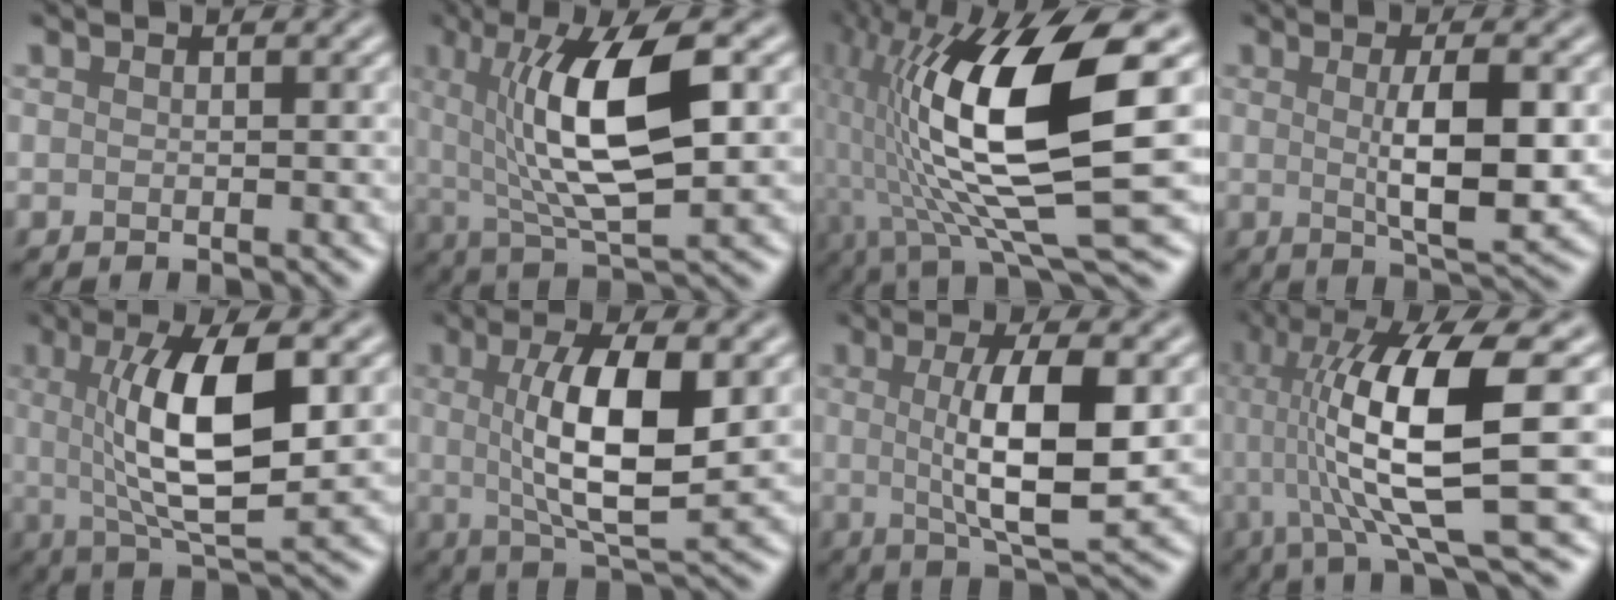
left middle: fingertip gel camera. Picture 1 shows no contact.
{"total": 10.1, "force": [1.6, 3.2, 9.5], "torque": [-0.159, 0.001, 0.027]}
{"total": 14.6, "force": [0.3, 4.0, 14.1], "torque": [-0.263, 0.000, 0.008]}
{"total": 6.3, "force": [0.2, 1.5, 6.1], "torque": [-0.097, -0.003, 0.007]}
{"total": 9.3, "force": [1.3, 2.7, 8.8], "torque": [-0.144, -0.002, 0.025]}
{"total": 8.6, "force": [1.0, 2.6, 8.2], "torque": [-0.139, -0.005, 0.019]}
{"total": 7.9, "force": [0.5, 2.1, 7.6], "torque": [-0.124, -0.006, 0.010]}
{"total": 11.9, "force": [0.7, 2.5, 11.6], "torque": [-0.194, 0.001, 0.016]}